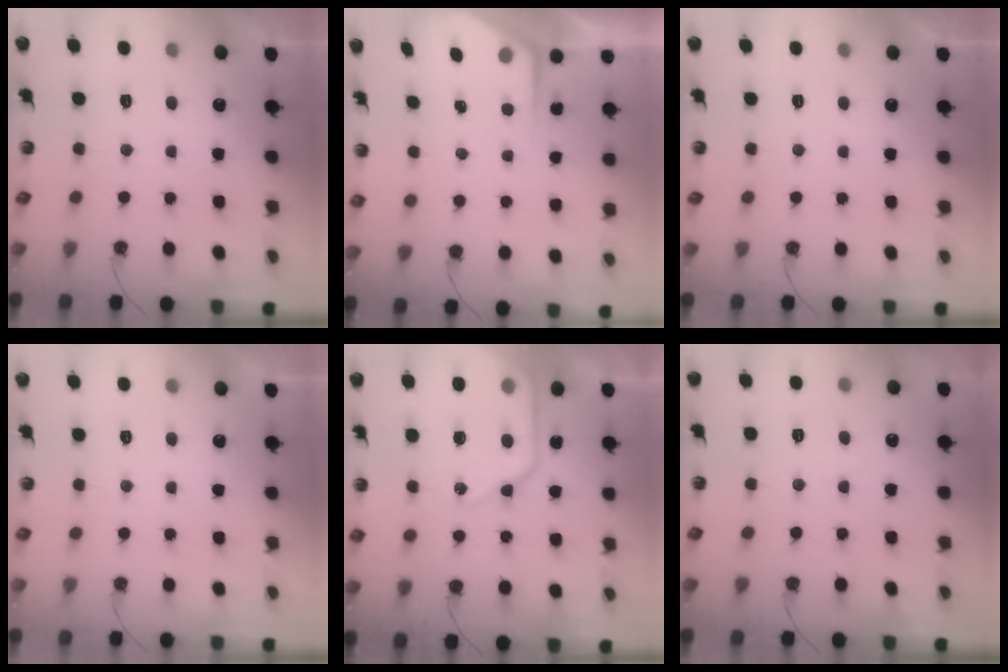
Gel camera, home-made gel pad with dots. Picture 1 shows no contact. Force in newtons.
{"total": 3.4, "press": 3.4, "slide": 0.5}
{"total": 0.0}
{"total": 0.0}
{"total": 16.0, "press": 15.9, "slide": 1.8}
{"total": 6.5, "press": 6.4, "slide": 0.7}